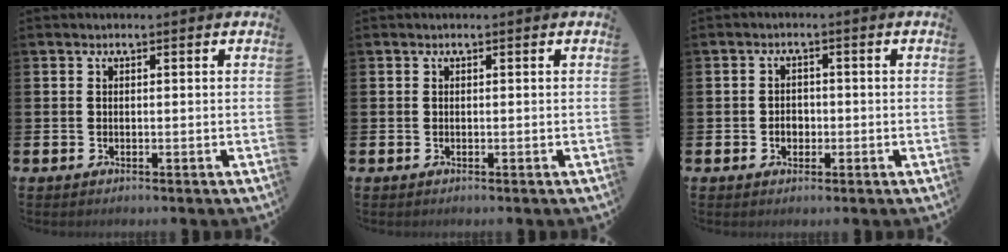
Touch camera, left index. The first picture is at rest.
{"total": 0.0}
{"total": 1.9, "force": [-0.5, 1.5, 1.0], "torque": [-0.008, 0.001, -0.015]}